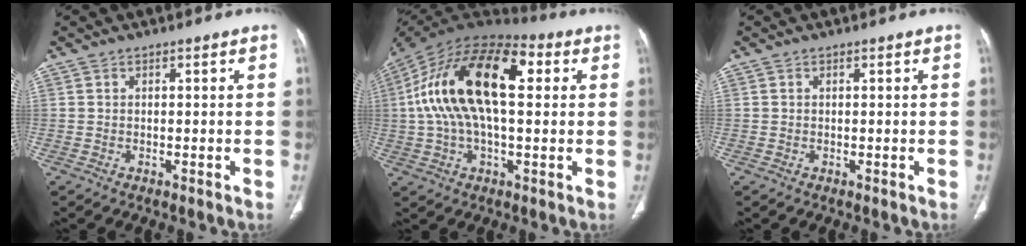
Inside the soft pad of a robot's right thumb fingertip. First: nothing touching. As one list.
[{"total": 22.6, "force": [4.1, 11.0, 19.3], "torque": [-0.349, 0.038, 0.057]}, {"total": 0.0}]